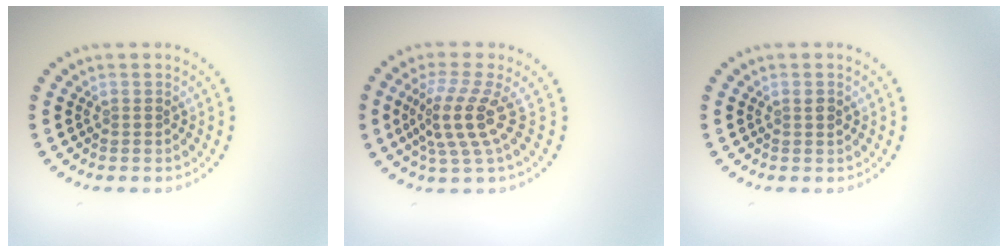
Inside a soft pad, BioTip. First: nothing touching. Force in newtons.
{"total": 3.8, "press": 2.7, "slide": 2.7}
{"total": 0.7, "press": 0.7, "slide": 0.2}